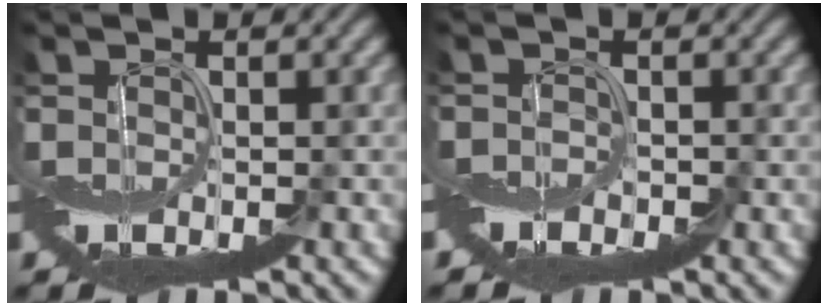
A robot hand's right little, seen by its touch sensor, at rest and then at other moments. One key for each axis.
{"total": 1.8, "fx": -1.5, "fy": 0.7, "fz": 0.5, "tx": -0.006, "ty": -0.003, "tz": -0.034}